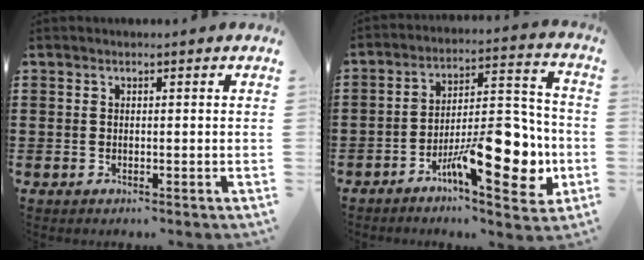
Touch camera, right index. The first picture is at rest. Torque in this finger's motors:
{"motor_torque": [1.10, -1.04, 1.05, 0.21]}